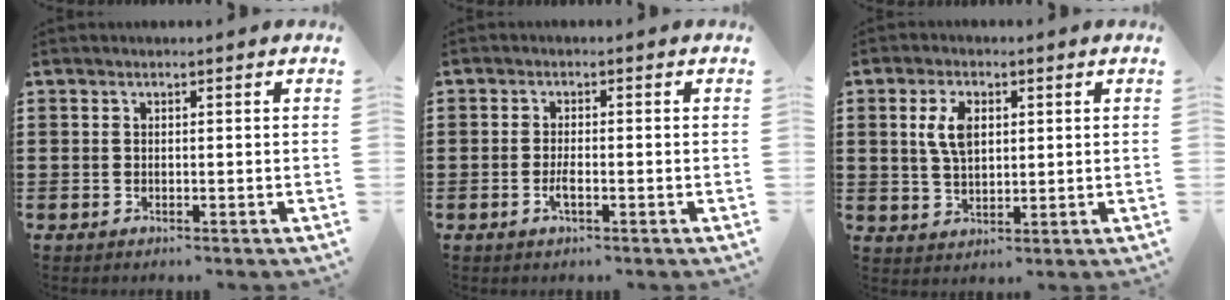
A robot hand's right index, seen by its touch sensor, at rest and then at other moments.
{"total": 2.1, "force": [-0.9, 0.4, 1.8], "torque": [-0.040, -0.003, -0.018]}
{"total": 5.4, "force": [1.4, 3.0, 4.3], "torque": [-0.100, 0.009, 0.020]}